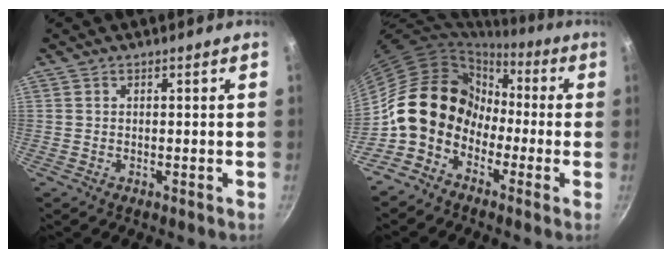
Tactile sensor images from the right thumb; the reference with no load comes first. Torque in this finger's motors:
{"motor_torque": [2.21, 2.80, 1.25, -1.51, 0.36]}